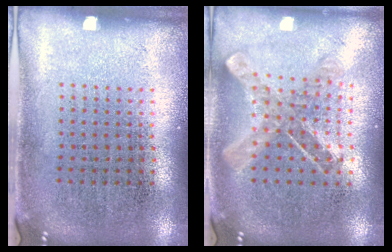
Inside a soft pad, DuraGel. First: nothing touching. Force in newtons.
{"total": 0.9, "press": 0.9, "slide": 0.1}